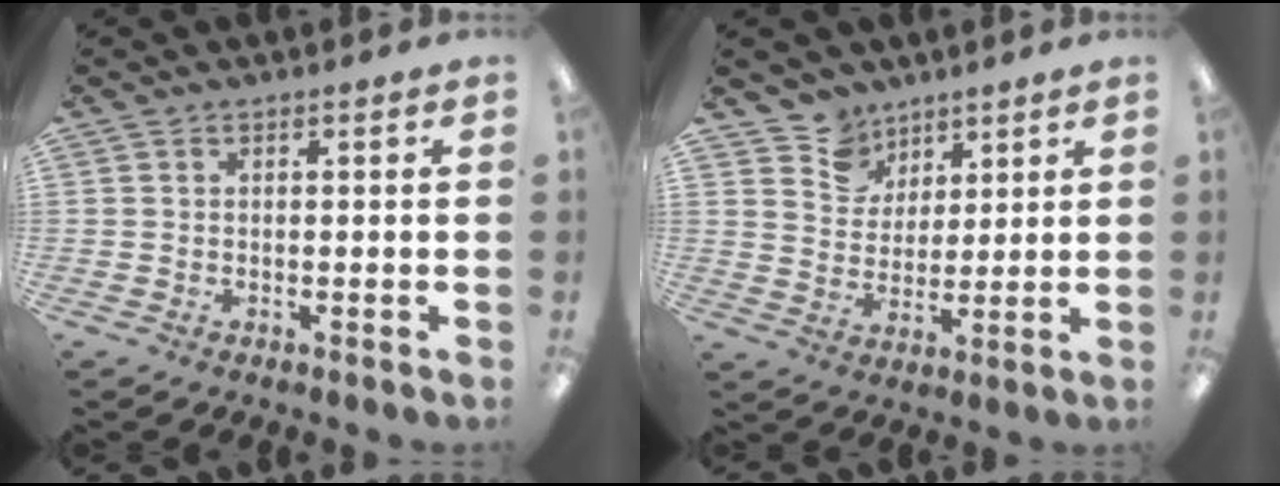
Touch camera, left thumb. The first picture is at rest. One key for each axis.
{"total": 8.0, "fx": 5.9, "fy": 5.4, "fz": -0.2, "tx": -0.011, "ty": -0.042, "tz": 0.113}